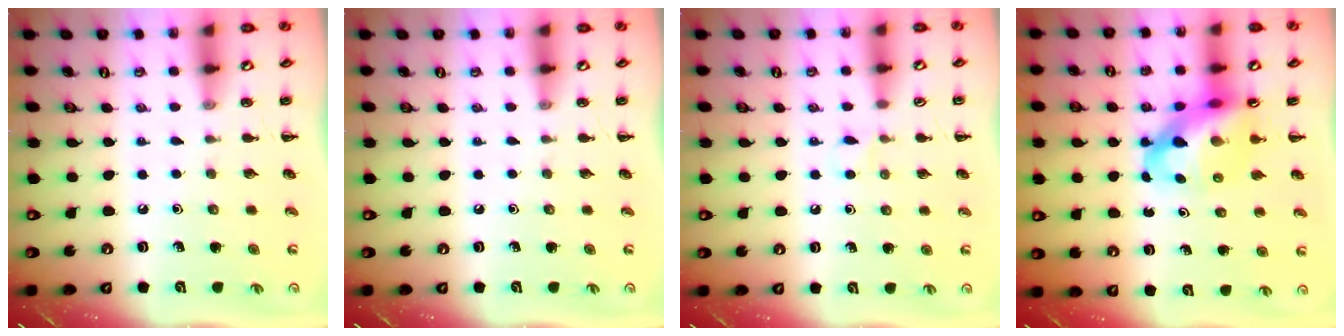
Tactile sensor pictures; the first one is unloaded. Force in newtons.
{"total": 0.0}
{"total": 3.9, "press": 3.6, "slide": 1.4}
{"total": 12.5, "press": 12.1, "slide": 3.4}